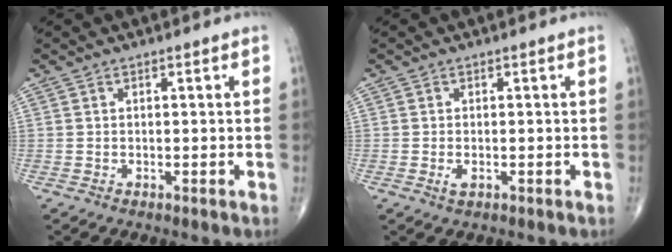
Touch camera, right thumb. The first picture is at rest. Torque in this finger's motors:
{"motor_torque": [-0.25, 0.08, 0.07, 0.12, 0.05]}